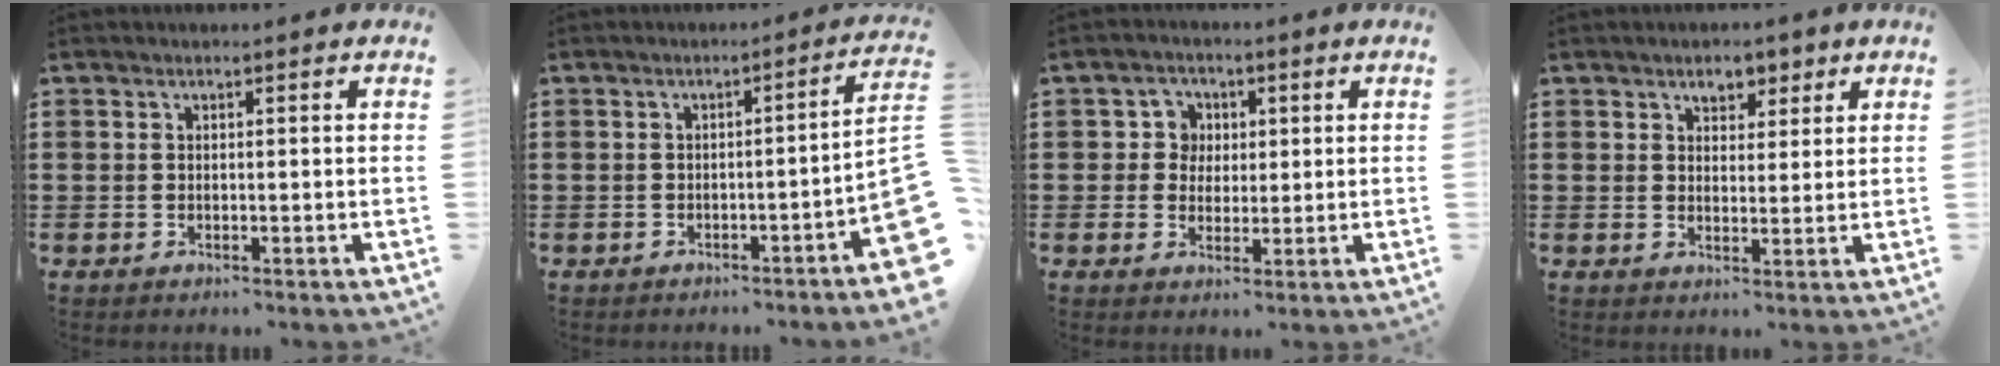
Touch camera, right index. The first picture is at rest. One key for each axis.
{"total": 3.9, "fx": -2.1, "fy": -0.1, "fz": 3.3, "tx": -0.054, "ty": -0.012, "tz": -0.037}
{"total": 3.7, "fx": 0.7, "fy": 3.5, "fz": 1.2, "tx": -0.040, "ty": 0.011, "tz": 0.008}
{"total": 3.4, "fx": 2.4, "fy": 2.1, "fz": 1.2, "tx": -0.026, "ty": 0.008, "tz": 0.042}